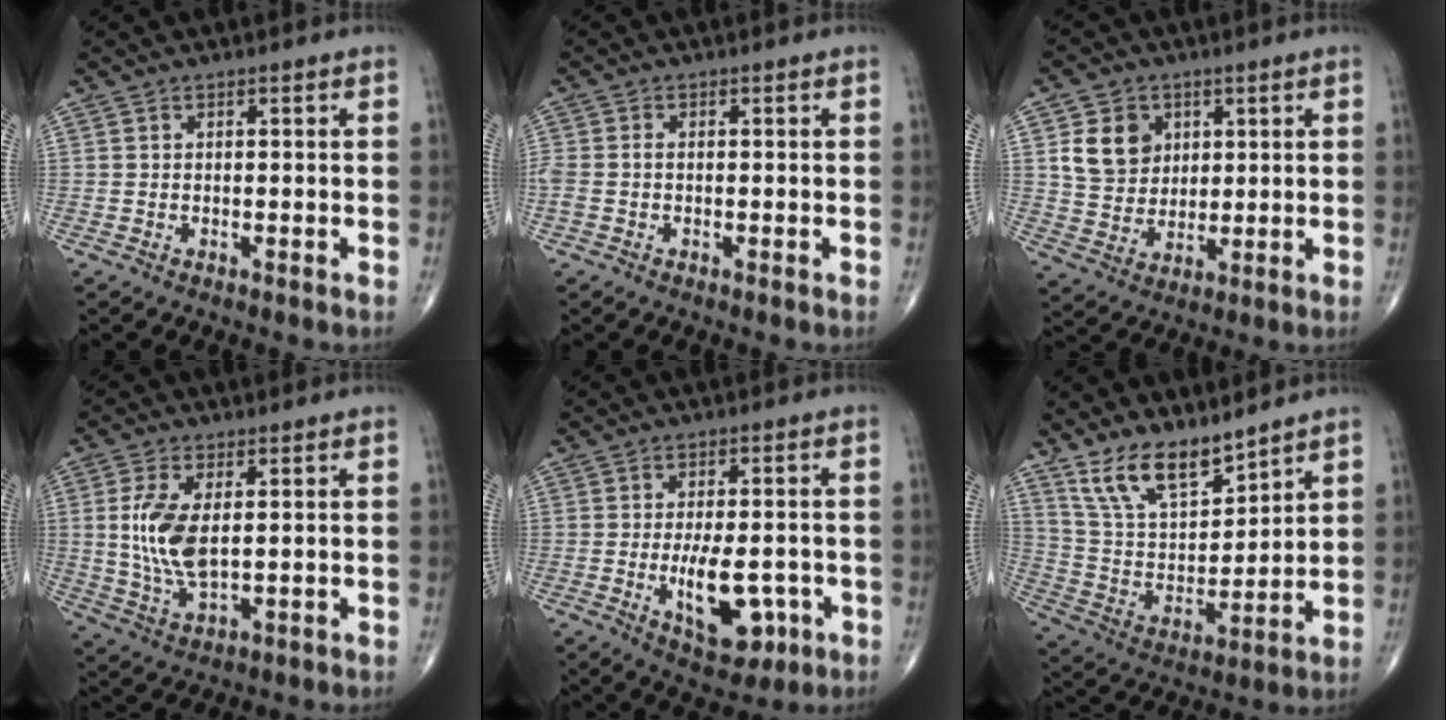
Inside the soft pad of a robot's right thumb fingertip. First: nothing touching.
{"total": 2.5, "force": [-0.3, 1.7, 1.9], "torque": [-0.056, 0.006, -0.006]}
{"total": 9.5, "force": [3.1, 7.8, 4.4], "torque": [-0.048, -0.012, 0.064]}
{"total": 9.5, "force": [1.2, 4.4, 8.4], "torque": [-0.179, -0.015, 0.032]}
{"total": 10.3, "force": [-2.7, 4.8, 8.7], "torque": [-0.120, -0.005, -0.029]}
{"total": 12.7, "force": [9.9, 4.8, 6.3], "torque": [-0.096, -0.062, 0.202]}